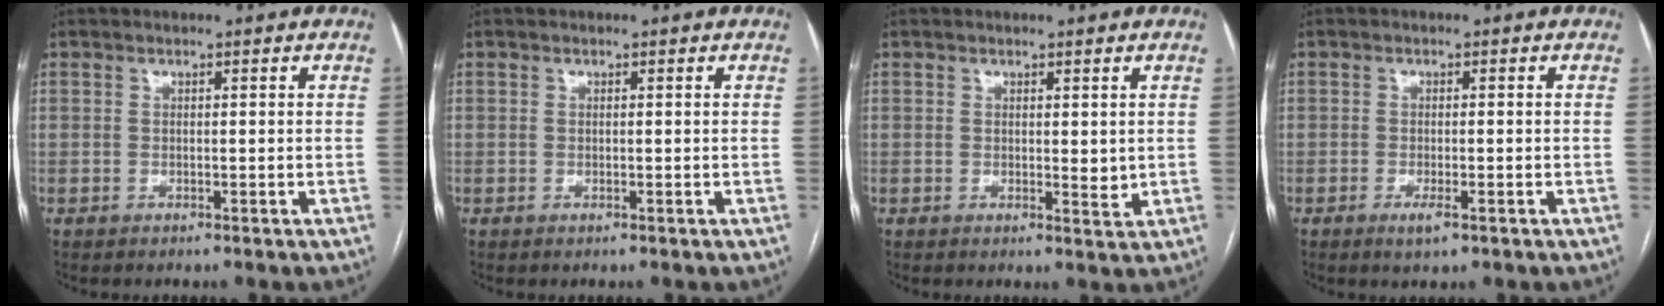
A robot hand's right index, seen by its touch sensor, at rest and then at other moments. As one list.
[{"total": 0.0}, {"total": 1.8, "force": [0.3, 0.6, 1.6], "torque": [-0.022, -0.006, 0.007]}, {"total": 2.4, "force": [-1.4, 0.5, 1.9], "torque": [-0.031, -0.002, -0.021]}]